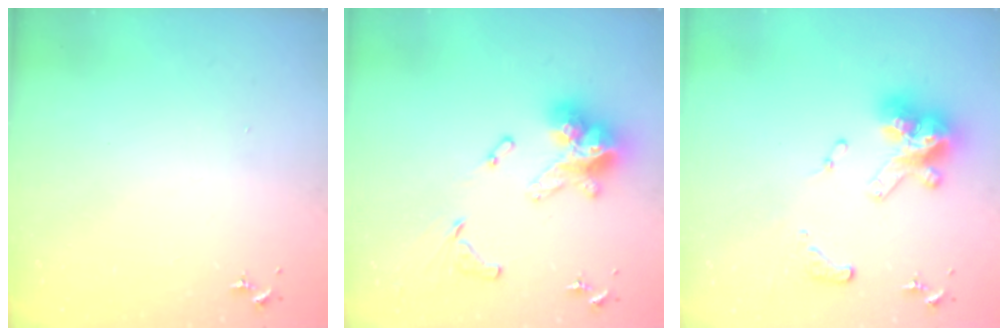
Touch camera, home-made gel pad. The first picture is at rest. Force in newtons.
{"total": 18.7, "press": 18.6, "slide": 1.9}
{"total": 16.9, "press": 16.8, "slide": 1.6}